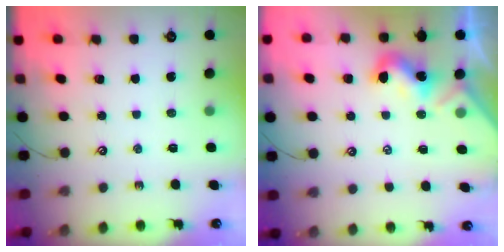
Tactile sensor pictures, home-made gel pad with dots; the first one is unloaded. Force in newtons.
{"total": 2.0, "press": 1.9, "slide": 0.5}